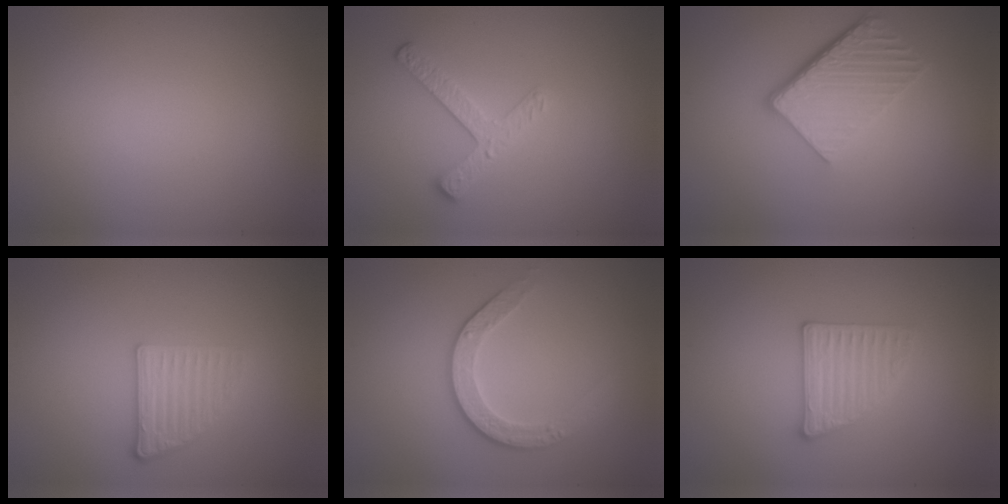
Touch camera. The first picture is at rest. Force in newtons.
{"total": 2.5, "press": 2.4, "slide": 0.8}
{"total": 5.6, "press": 4.0, "slide": 4.0}
{"total": 2.6, "press": 2.3, "slide": 1.2}
{"total": 3.2, "press": 2.6, "slide": 1.7}
{"total": 2.8, "press": 2.7, "slide": 0.5}